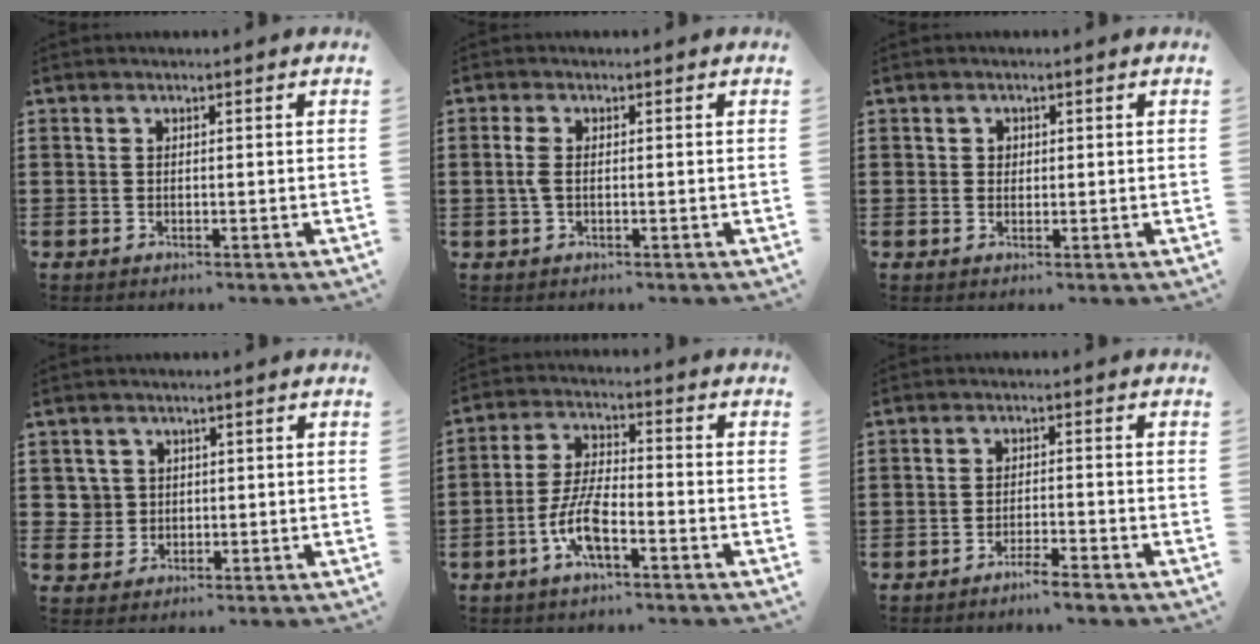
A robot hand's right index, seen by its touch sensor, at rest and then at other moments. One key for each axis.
{"total": 2.3, "fx": -0.1, "fy": 0.9, "fz": 2.1, "tx": -0.056, "ty": -0.003, "tz": -0.008}
{"total": 1.0, "fx": 0.3, "fy": 0.9, "fz": 0.2, "tx": -0.007, "ty": 0.005, "tz": 0.006}
{"total": 2.6, "fx": 0.3, "fy": 2.6, "fz": 0.4, "tx": -0.021, "ty": 0.009, "tz": 0.003}
{"total": 7.5, "fx": -3.5, "fy": 2.1, "fz": 6.3, "tx": -0.150, "ty": -0.011, "tz": -0.071}
{"total": 2.7, "fx": -2.4, "fy": -0.2, "fz": 1.2, "tx": -0.021, "ty": 0.003, "tz": -0.046}